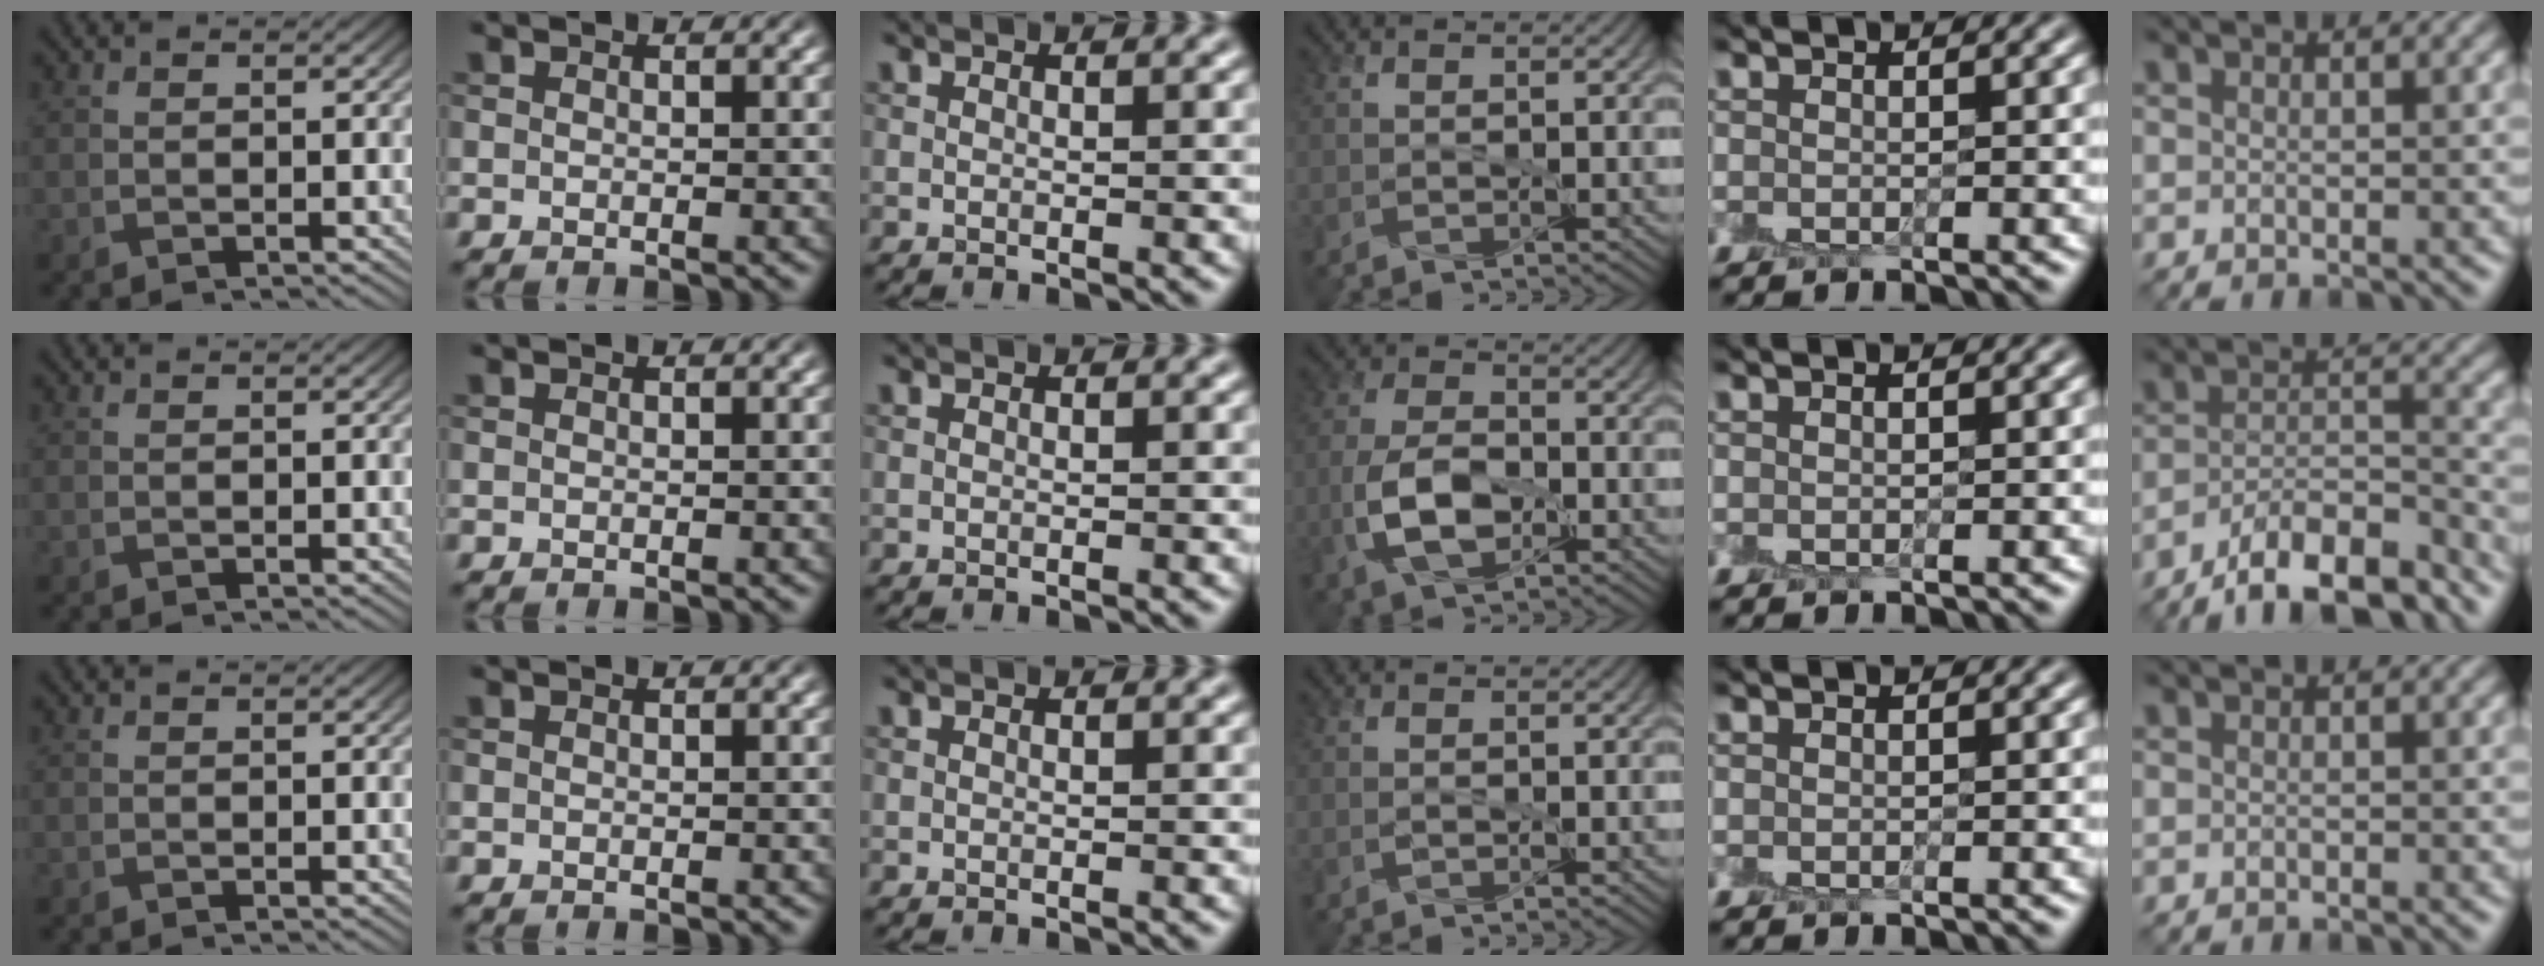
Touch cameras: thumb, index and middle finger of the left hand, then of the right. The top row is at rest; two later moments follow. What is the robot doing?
{"motion": "peel", "object": "sticky note"}